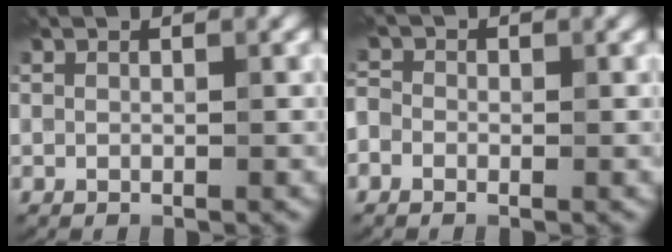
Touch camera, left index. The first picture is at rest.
{"total": 2.4, "force": [-1.4, 1.9, 0.3], "torque": [0.009, 0.013, -0.041]}